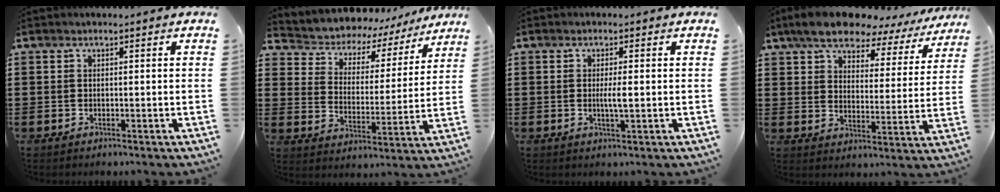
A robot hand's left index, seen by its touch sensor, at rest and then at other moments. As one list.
[{"total": 4.6, "force": [4.4, 1.5, 0.2], "torque": [-0.035, -0.040, 0.068]}, {"total": 2.5, "force": [-0.1, 0.3, 2.5], "torque": [-0.047, -0.005, -0.003]}, {"total": 8.5, "force": [7.4, 2.4, 3.3], "torque": [-0.092, -0.034, 0.130]}]